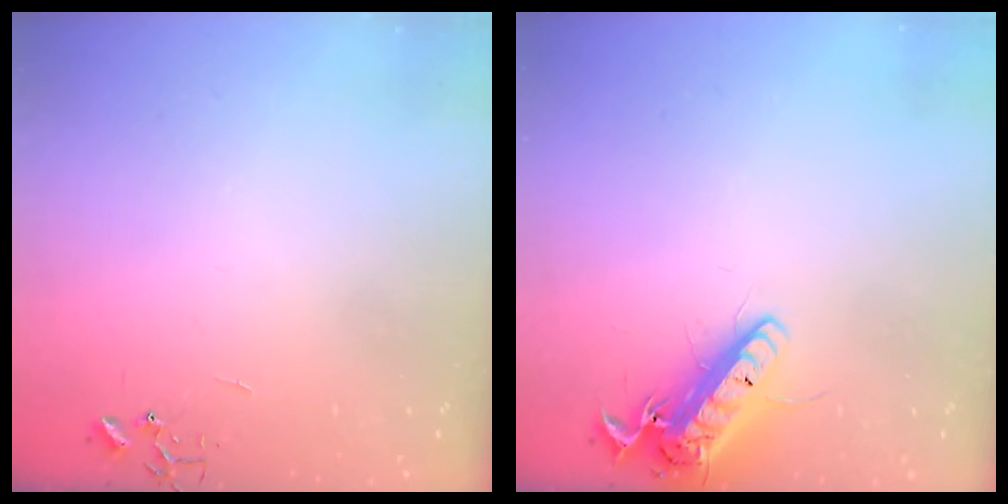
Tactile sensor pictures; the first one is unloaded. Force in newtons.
{"total": 15.1, "press": 14.8, "slide": 3.3}